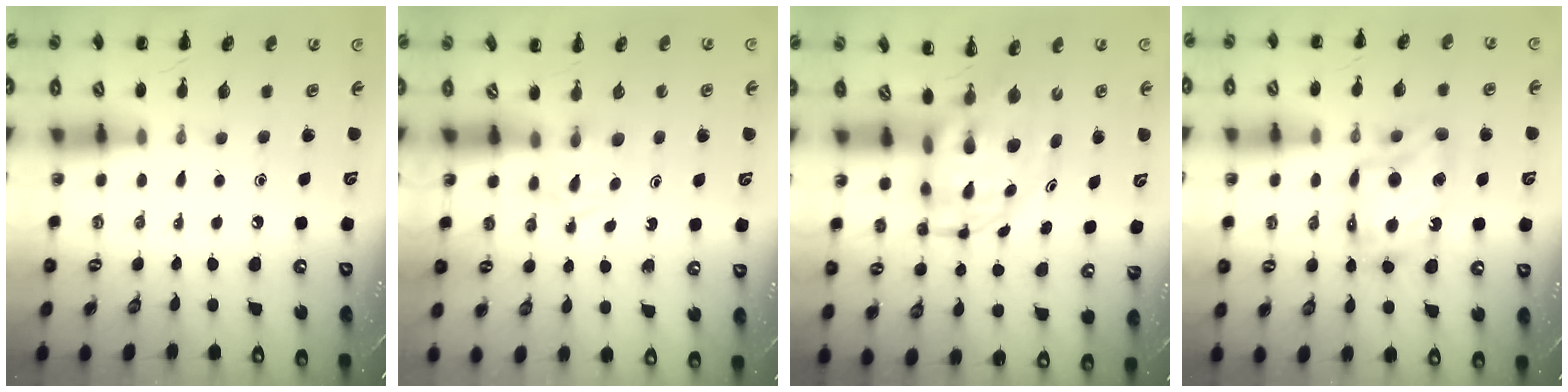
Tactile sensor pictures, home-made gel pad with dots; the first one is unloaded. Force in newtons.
{"total": 2.7, "press": 2.4, "slide": 1.1}
{"total": 5.3, "press": 5.1, "slide": 1.6}
{"total": 12.2, "press": 12.2, "slide": 1.4}